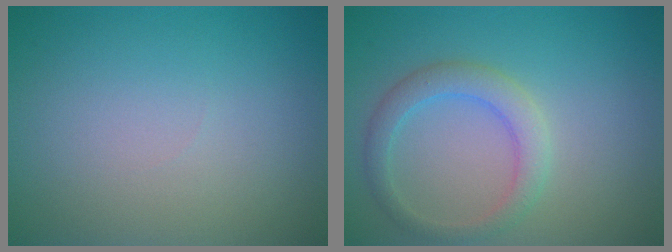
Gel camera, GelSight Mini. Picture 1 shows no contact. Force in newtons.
{"total": 2.9, "press": 2.9, "slide": 0.1}